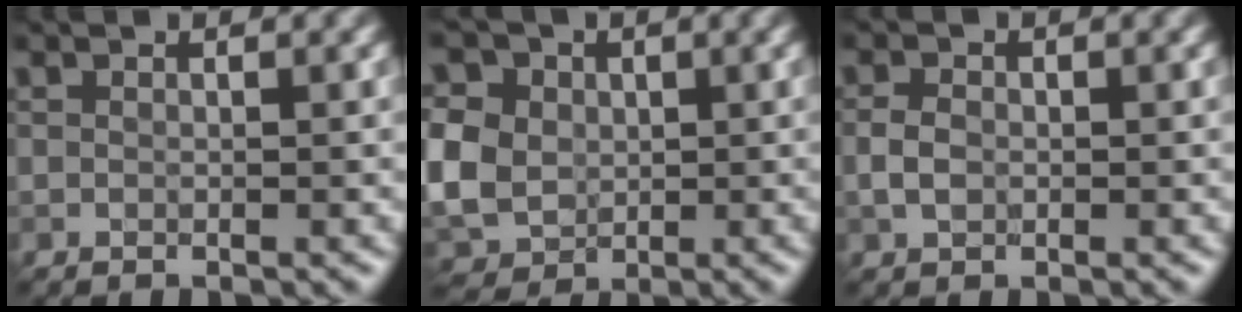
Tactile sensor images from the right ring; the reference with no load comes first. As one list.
[{"total": 10.3, "force": [1.5, 8.7, 5.3], "torque": [-0.120, 0.017, 0.006]}, {"total": 1.8, "force": [-0.3, 1.4, 1.2], "torque": [-0.025, 0.001, -0.009]}]